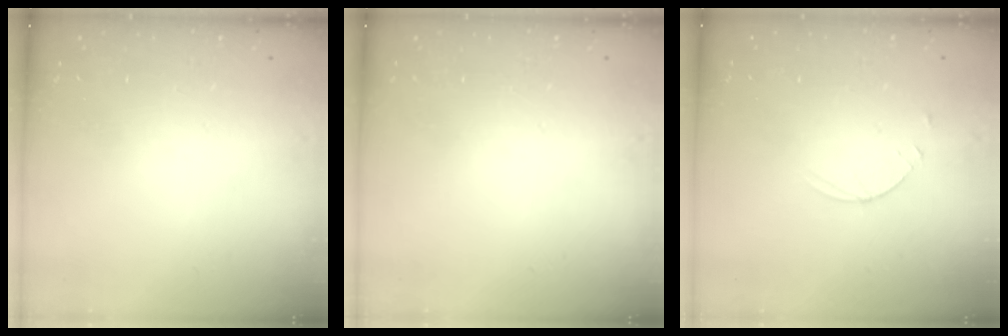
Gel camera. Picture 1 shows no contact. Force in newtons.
{"total": 0.0}
{"total": 4.5, "press": 4.4, "slide": 0.4}